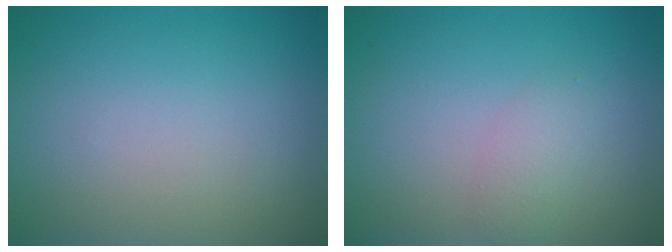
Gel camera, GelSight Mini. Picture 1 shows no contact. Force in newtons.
{"total": 1.6, "press": 1.6, "slide": 0.1}